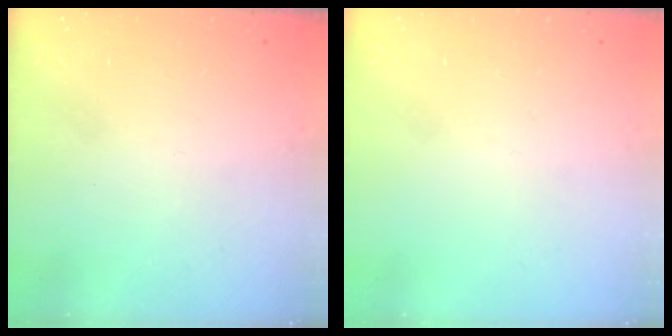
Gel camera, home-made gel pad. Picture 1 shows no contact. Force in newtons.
{"total": 0.0}